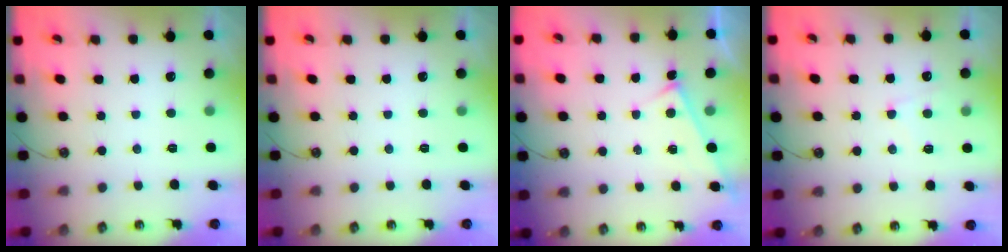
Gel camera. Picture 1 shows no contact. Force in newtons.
{"total": 0.0}
{"total": 5.7, "press": 5.7, "slide": 0.2}
{"total": 4.9, "press": 4.9, "slide": 0.6}